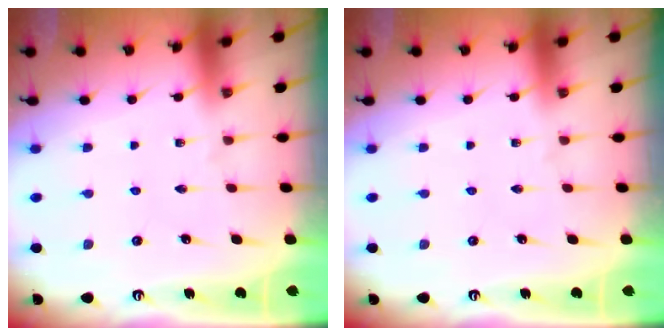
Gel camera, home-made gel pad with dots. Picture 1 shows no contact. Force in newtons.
{"total": 0.0}